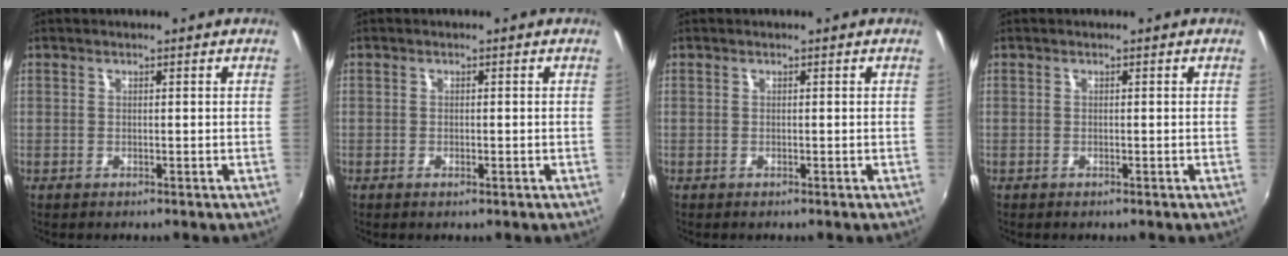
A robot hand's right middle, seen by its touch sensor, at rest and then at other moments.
{"total": 0.8, "force": [-0.5, 0.4, 0.5], "torque": [-0.009, -0.003, -0.008]}
{"total": 0.0}
{"total": 0.0}